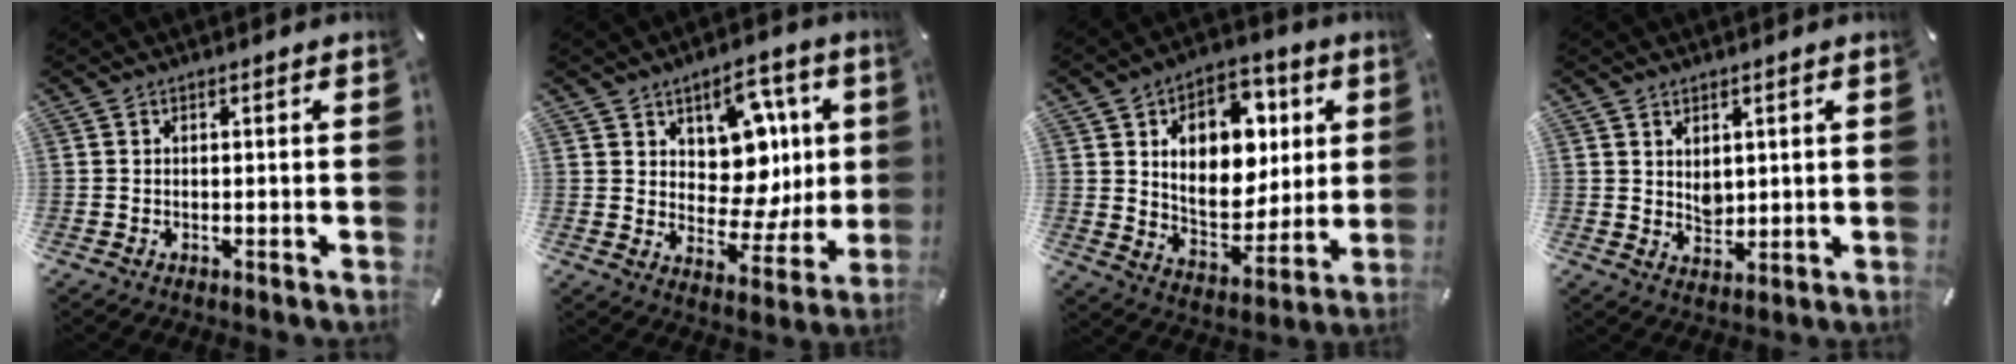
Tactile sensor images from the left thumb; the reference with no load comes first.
{"total": 12.7, "force": [4.5, 10.0, 6.5], "torque": [-0.074, -0.046, 0.086]}
{"total": 16.5, "force": [5.4, 11.8, 10.3], "torque": [-0.149, -0.019, 0.103]}
{"total": 3.7, "force": [2.0, 3.0, 0.9], "torque": [-0.008, -0.008, 0.035]}